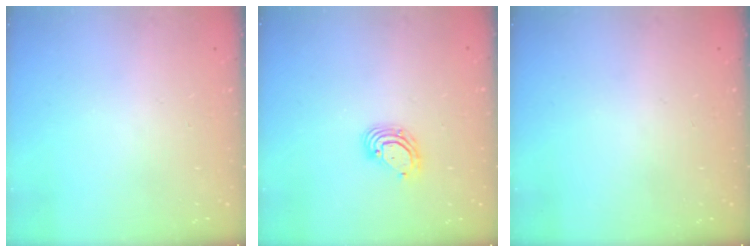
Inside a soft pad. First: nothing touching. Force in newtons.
{"total": 6.2, "press": 6.1, "slide": 0.9}
{"total": 0.0}